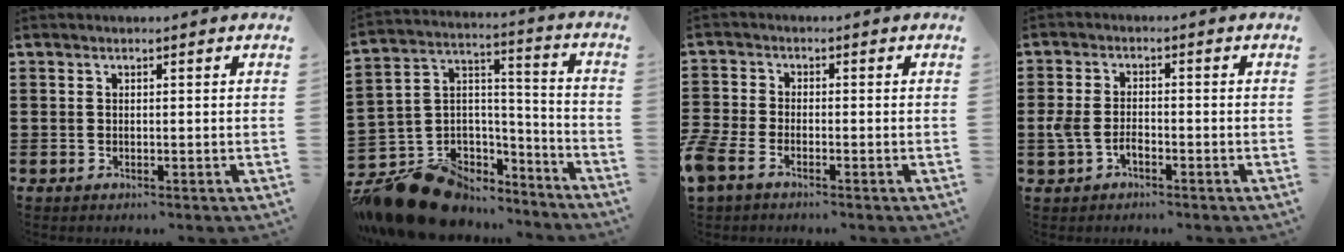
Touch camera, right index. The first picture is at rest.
{"total": 15.8, "force": [-12.1, 8.3, 5.7], "torque": [-0.124, 0.046, -0.207]}
{"total": 3.0, "force": [-2.4, 1.1, 1.4], "torque": [-0.052, -0.006, -0.053]}
{"total": 3.2, "force": [-1.4, 1.8, 2.3], "torque": [-0.057, -0.002, -0.030]}